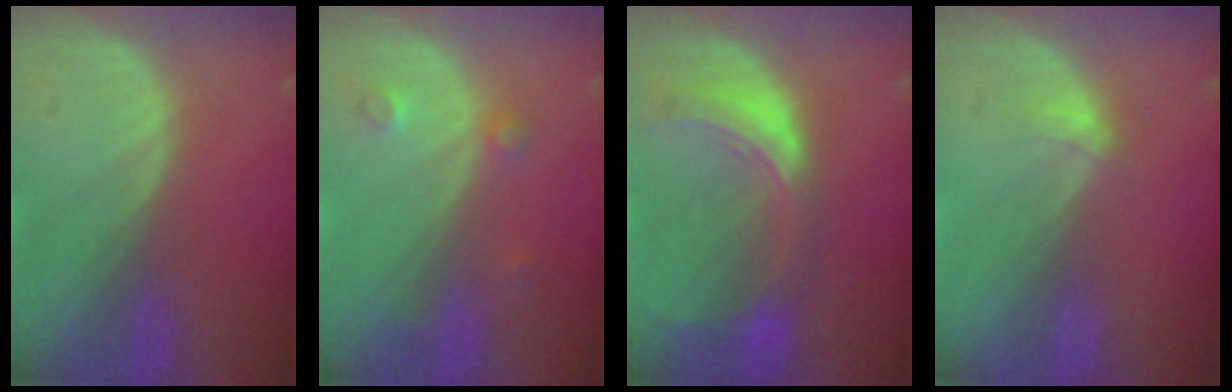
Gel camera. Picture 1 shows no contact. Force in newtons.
{"total": 2.0, "press": 2.0, "slide": 0.2}
{"total": 8.1, "press": 7.2, "slide": 3.7}
{"total": 1.6, "press": 1.3, "slide": 1.0}